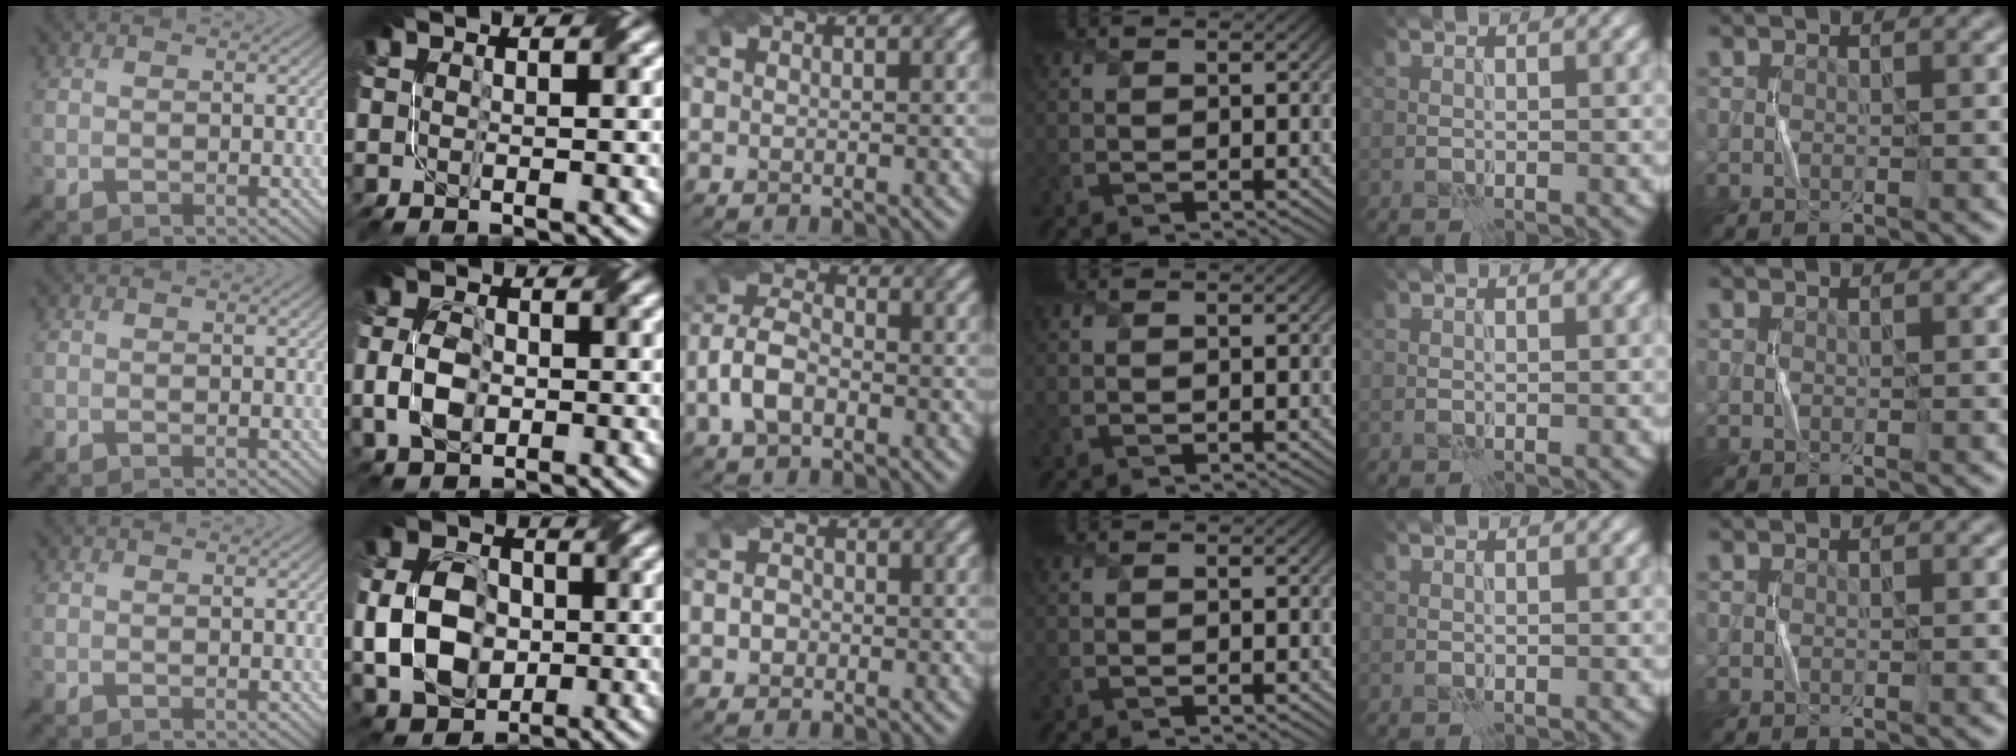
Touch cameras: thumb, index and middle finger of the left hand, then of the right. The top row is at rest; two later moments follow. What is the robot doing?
{"motion": "fold", "object": "coffee filter"}